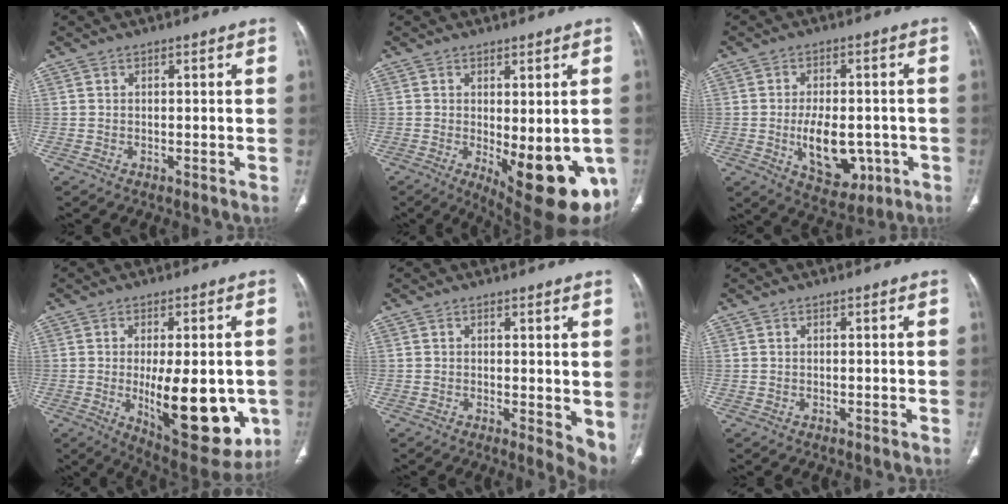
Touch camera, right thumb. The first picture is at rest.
{"total": 16.2, "force": [-4.4, 6.2, 14.3], "torque": [-0.144, -0.022, -0.037]}
{"total": 11.3, "force": [-2.7, 6.9, 8.6], "torque": [-0.110, 0.008, -0.025]}
{"total": 20.0, "force": [-3.6, 8.5, 17.8], "torque": [-0.217, -0.027, -0.024]}
{"total": 5.4, "force": [0.3, 2.2, 4.9], "torque": [-0.056, -0.015, 0.005]}
{"total": 0.0}